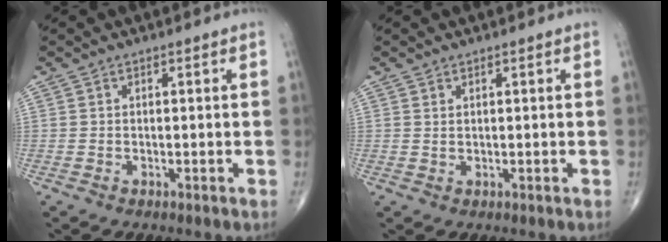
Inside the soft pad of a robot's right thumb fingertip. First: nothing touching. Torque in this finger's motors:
{"motor_torque": [-0.09, -0.15, -0.24, -0.21, 0.00]}